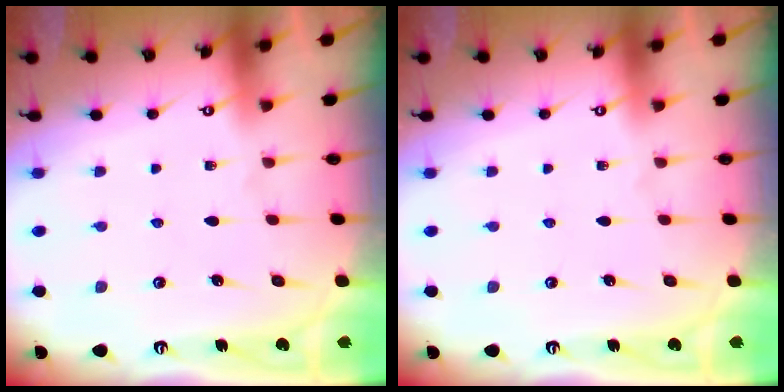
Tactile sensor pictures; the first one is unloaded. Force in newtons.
{"total": 0.0}